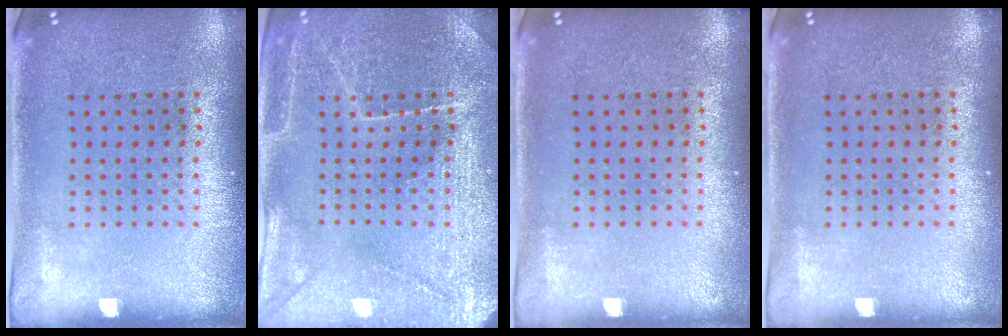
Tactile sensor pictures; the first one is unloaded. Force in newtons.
{"total": 3.6, "press": 3.5, "slide": 0.7}
{"total": 0.0}
{"total": 0.0}